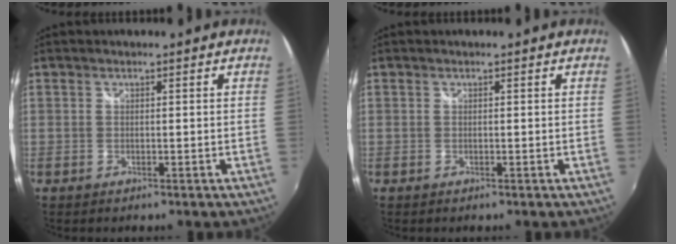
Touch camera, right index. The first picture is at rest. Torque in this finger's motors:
{"motor_torque": [0.02, 0.02, 0.00, 0.00]}